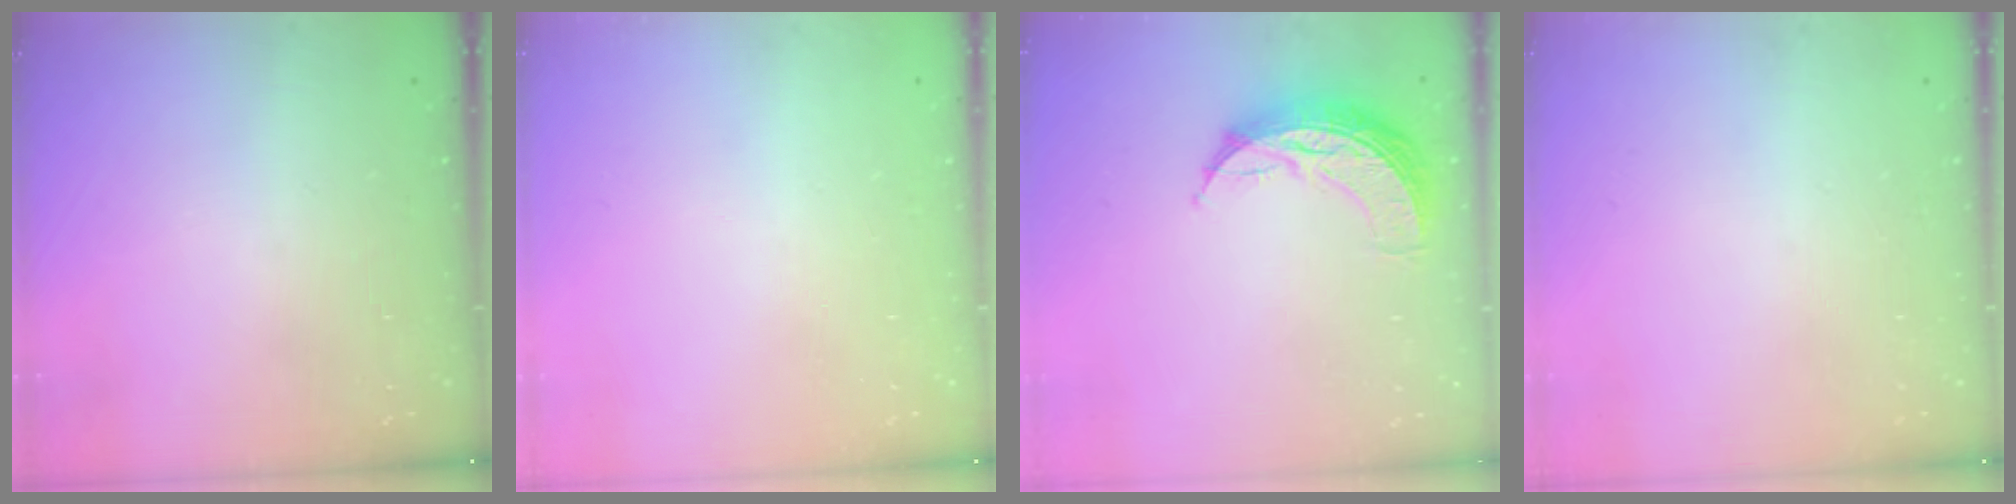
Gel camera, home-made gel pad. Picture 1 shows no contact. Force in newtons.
{"total": 0.0}
{"total": 9.9, "press": 9.9, "slide": 0.6}
{"total": 0.0}